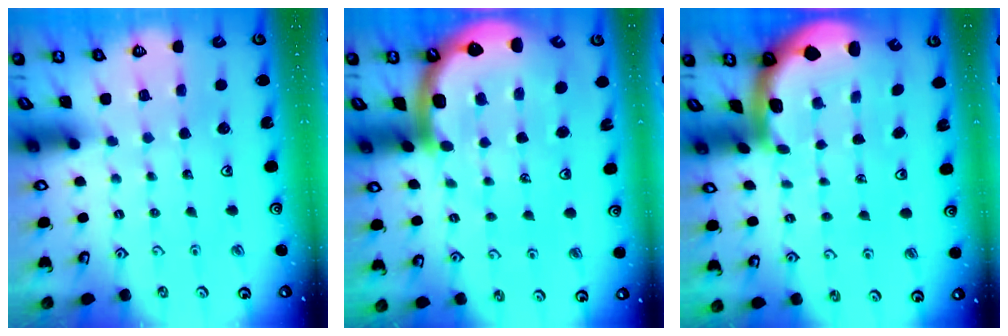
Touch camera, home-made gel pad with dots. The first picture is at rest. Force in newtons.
{"total": 11.1, "press": 10.9, "slide": 2.4}
{"total": 2.6, "press": 2.6, "slide": 0.6}